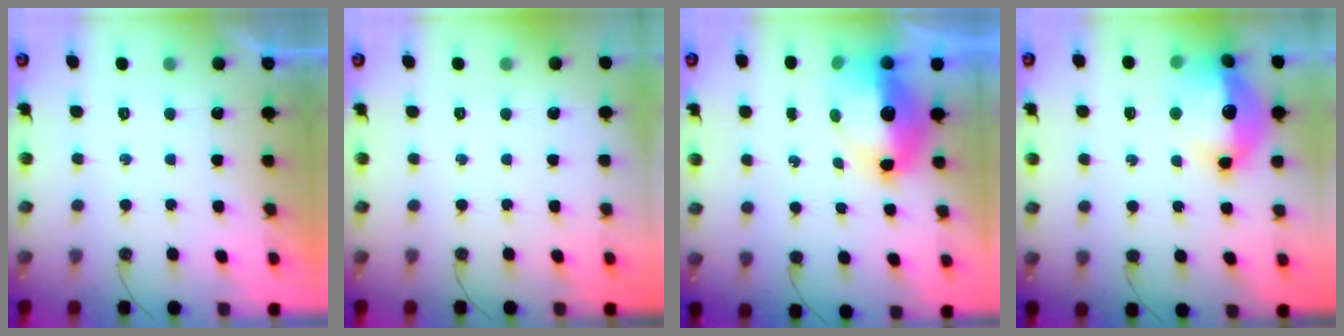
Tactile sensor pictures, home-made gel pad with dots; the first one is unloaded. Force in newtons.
{"total": 0.0}
{"total": 12.3, "press": 12.2, "slide": 1.3}
{"total": 16.4, "press": 16.3, "slide": 1.5}